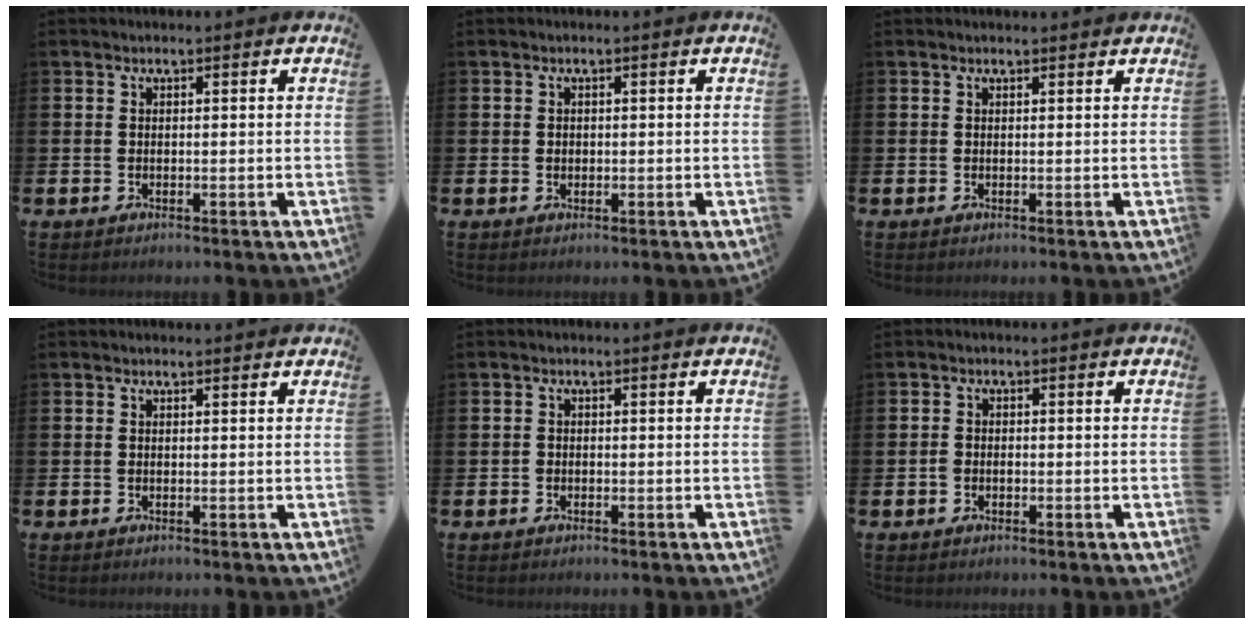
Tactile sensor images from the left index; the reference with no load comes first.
{"total": 0.7, "force": [0.2, 0.6, 0.2], "torque": [0.008, 0.002, -0.001]}
{"total": 0.5, "force": [0.5, 0.0, 0.1], "torque": [0.009, -0.005, 0.007]}
{"total": 0.0}
{"total": 0.8, "force": [-0.4, 0.6, 0.2], "torque": [-0.007, 0.005, -0.010]}
{"total": 1.2, "force": [-0.4, 1.0, 0.5], "torque": [-0.006, 0.004, -0.012]}